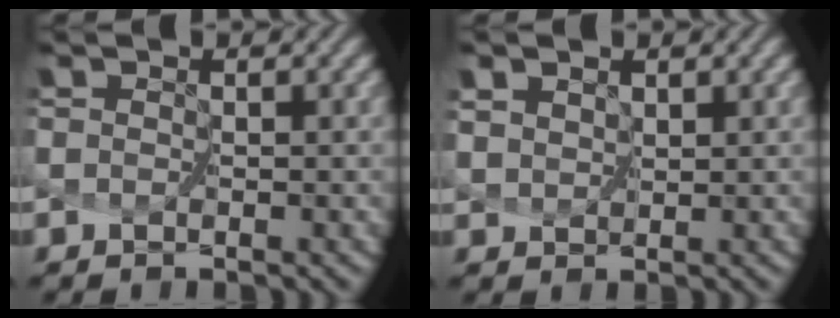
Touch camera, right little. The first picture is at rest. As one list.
[{"total": 1.3, "force": [1.1, 0.7, 0.0], "torque": [0.018, 0.000, 0.019]}]